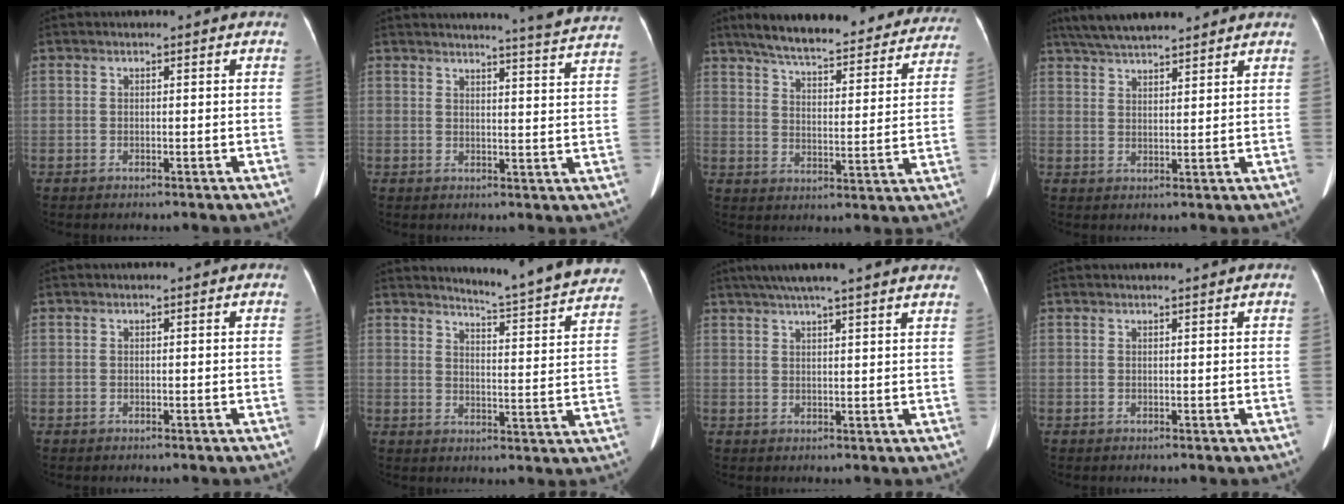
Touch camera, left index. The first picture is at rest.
{"total": 13.8, "force": [13.2, -1.6, 3.8], "torque": [-0.055, -0.067, 0.137]}
{"total": 27.2, "force": [23.9, 6.1, 11.5], "torque": [-0.168, -0.018, 0.297]}
{"total": 10.7, "force": [9.4, 1.7, 4.9], "torque": [-0.082, 0.034, 0.150]}
{"total": 0.0}
{"total": 16.5, "force": [15.8, 0.1, 4.8], "torque": [-0.063, -0.077, 0.179]}
{"total": 15.3, "force": [12.9, 0.3, 8.2], "torque": [-0.131, 0.041, 0.165]}
{"total": 1.9, "force": [1.7, -0.5, 0.7], "torque": [-0.009, 0.009, 0.026]}